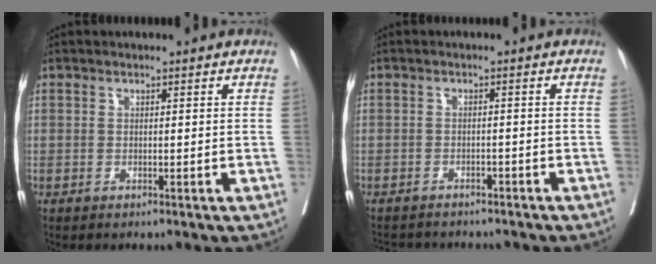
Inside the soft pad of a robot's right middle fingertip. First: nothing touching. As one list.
[{"total": 7.4, "force": [-6.7, 2.4, 2.1], "torque": [-0.036, 0.007, -0.087]}]